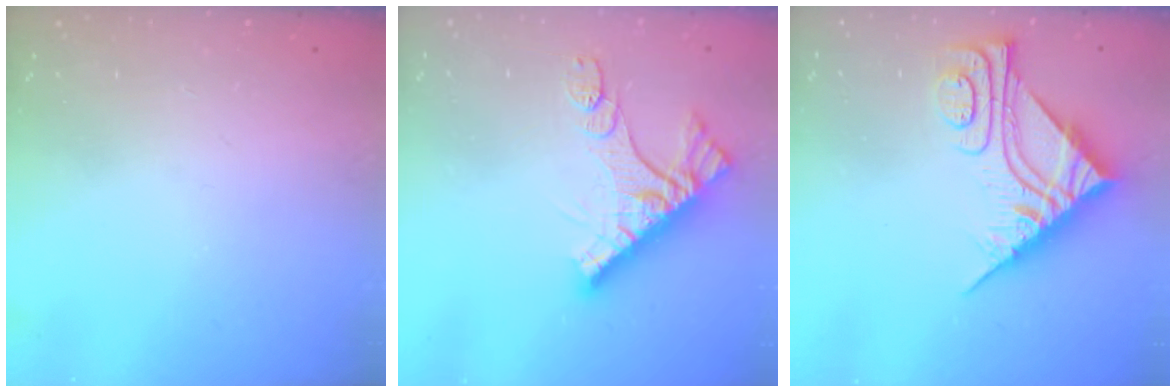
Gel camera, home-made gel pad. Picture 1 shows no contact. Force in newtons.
{"total": 11.4, "press": 11.4, "slide": 0.3}
{"total": 9.7, "press": 9.7, "slide": 0.9}